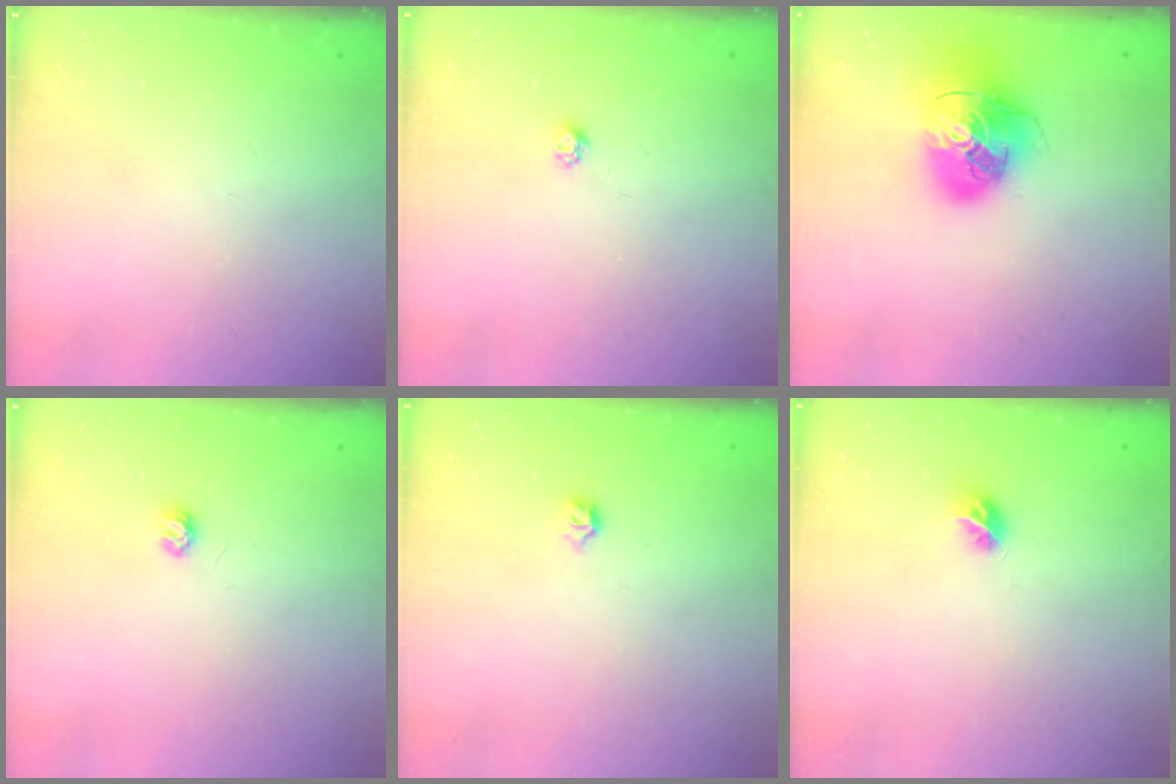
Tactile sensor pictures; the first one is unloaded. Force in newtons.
{"total": 2.7, "press": 2.7, "slide": 0.4}
{"total": 17.4, "press": 17.2, "slide": 2.7}
{"total": 3.2, "press": 3.2, "slide": 0.3}
{"total": 3.4, "press": 3.3, "slide": 0.7}
{"total": 5.8, "press": 5.8, "slide": 0.5}